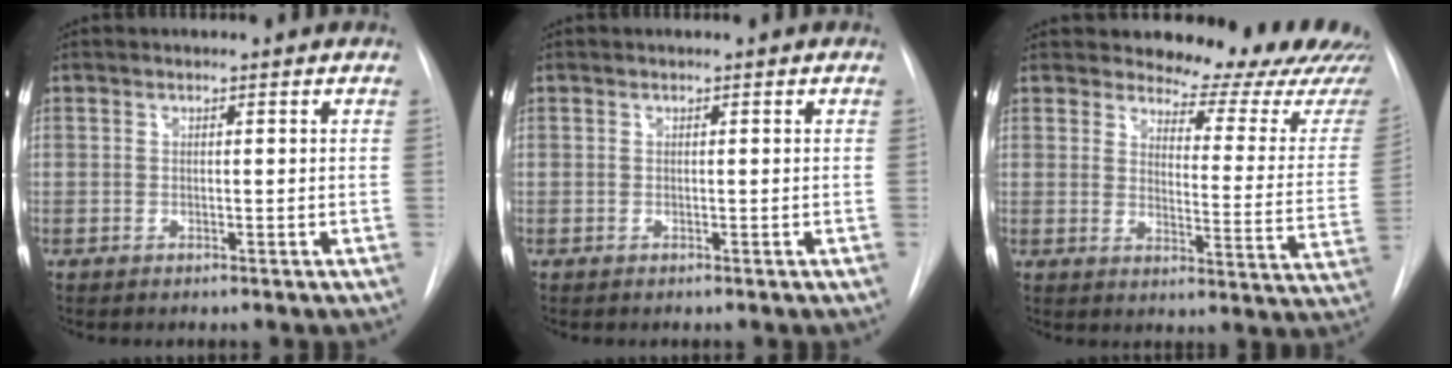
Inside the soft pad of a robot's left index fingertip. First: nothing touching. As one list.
[{"total": 0.0}, {"total": 18.2, "force": [17.2, 3.2, 4.7], "torque": [-0.041, -0.108, 0.183]}]